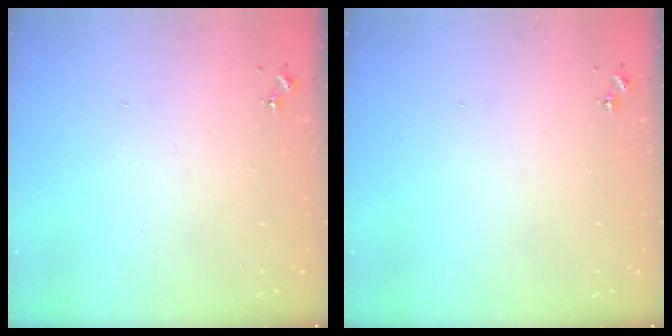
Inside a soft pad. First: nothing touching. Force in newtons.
{"total": 0.0}